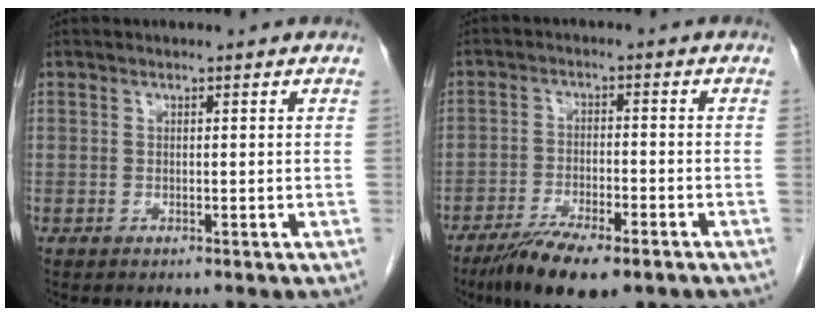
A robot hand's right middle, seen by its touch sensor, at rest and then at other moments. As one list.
[{"total": 10.5, "force": [-7.4, 2.6, 7.0], "torque": [-0.113, -0.018, -0.118]}]